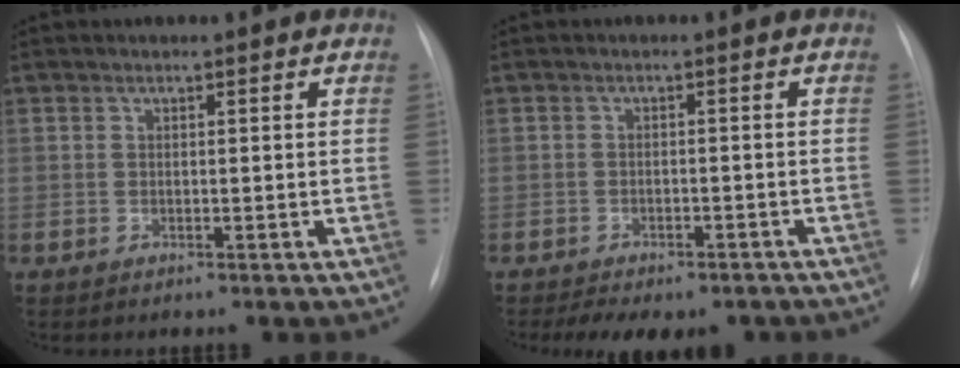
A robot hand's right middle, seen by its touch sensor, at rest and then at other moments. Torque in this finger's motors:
{"motor_torque": [0.54, -0.76, 0.05, 0.02]}